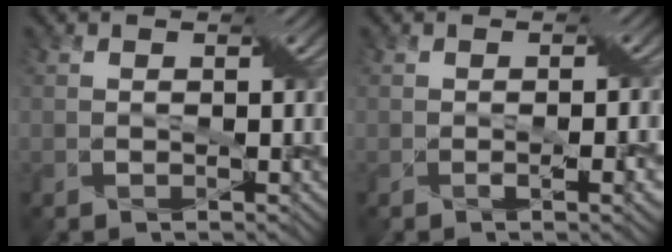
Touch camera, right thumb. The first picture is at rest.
{"total": 2.6, "force": [-0.7, 0.4, 2.4], "torque": [-0.041, -0.003, -0.009]}